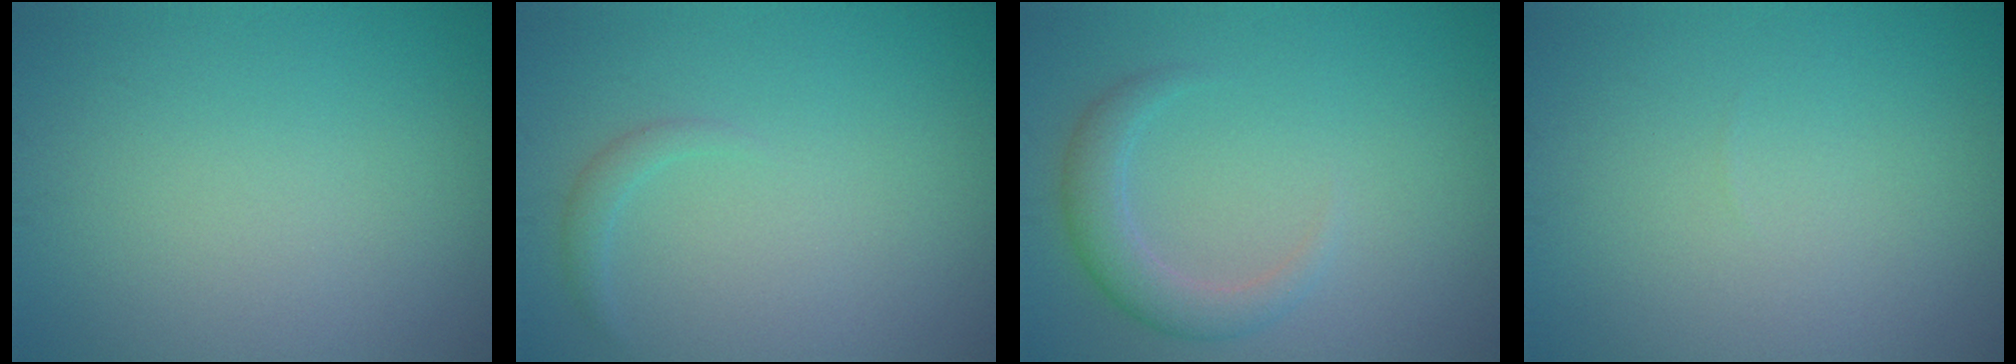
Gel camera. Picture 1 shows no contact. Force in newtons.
{"total": 1.0, "press": 1.0, "slide": 0.1}
{"total": 2.8, "press": 2.8, "slide": 0.2}
{"total": 0.0}